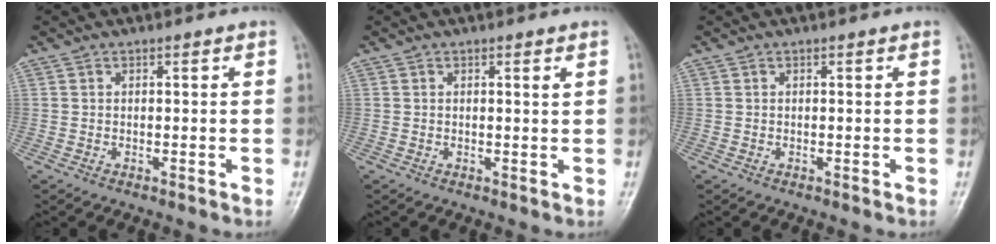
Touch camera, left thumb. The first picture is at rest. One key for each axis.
{"total": 0.8, "fx": 0.4, "fy": 0.0, "fz": 0.7, "tx": -0.012, "ty": -0.002, "tz": 0.005}
{"total": 0.0}